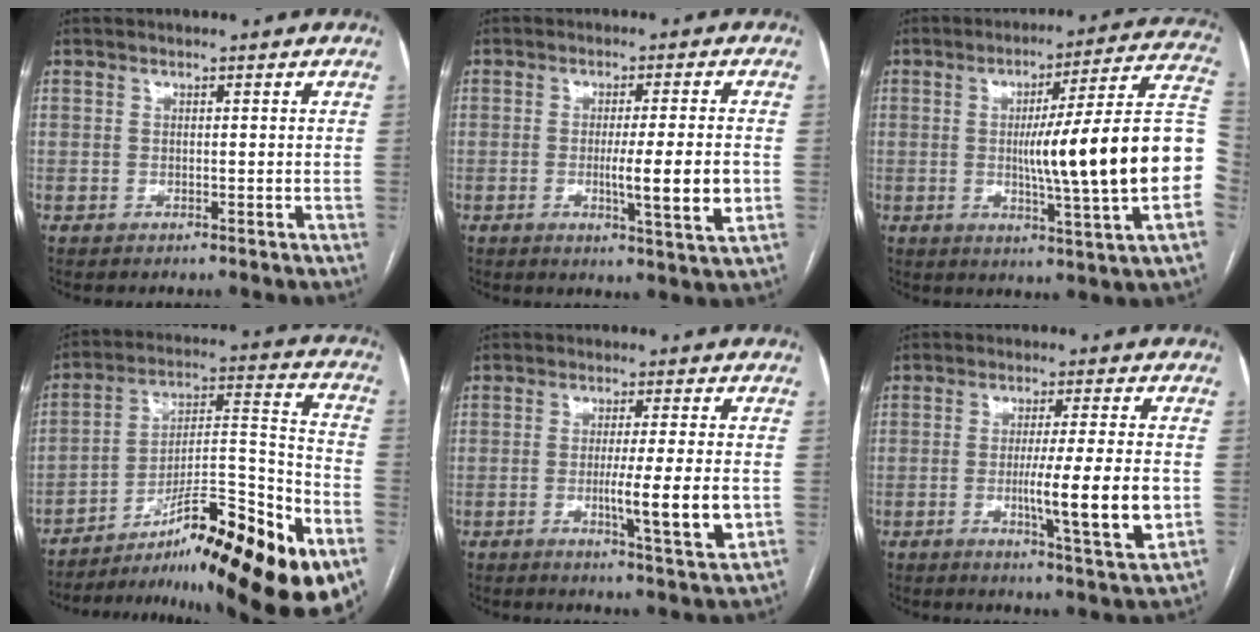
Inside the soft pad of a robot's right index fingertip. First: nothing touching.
{"total": 8.4, "force": [-1.5, -0.4, 8.3], "torque": [-0.127, -0.018, -0.025]}
{"total": 21.6, "force": [-1.8, -0.8, 21.5], "torque": [-0.244, 0.018, -0.032]}
{"total": 25.2, "force": [-16.8, 2.0, 18.6], "torque": [-0.221, 0.014, -0.265]}
{"total": 9.0, "force": [-1.6, -0.3, 8.9], "torque": [-0.140, -0.021, -0.028]}
{"total": 11.3, "force": [-1.8, -0.4, 11.1], "torque": [-0.174, -0.024, -0.034]}